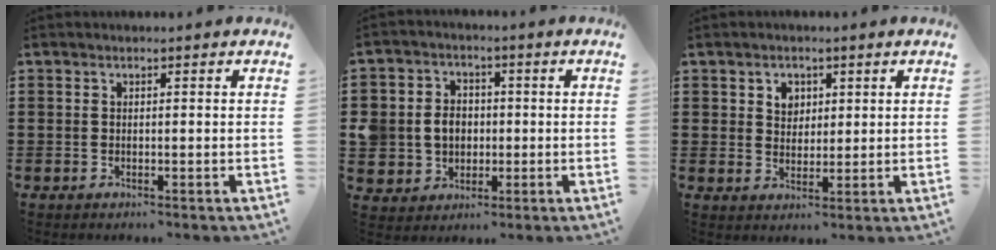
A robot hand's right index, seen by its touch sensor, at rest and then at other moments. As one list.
[{"total": 6.0, "force": [-0.3, 5.6, 2.1], "torque": [-0.066, 0.018, -0.006]}, {"total": 2.8, "force": [1.4, 2.3, 0.8], "torque": [-0.026, 0.010, 0.023]}]